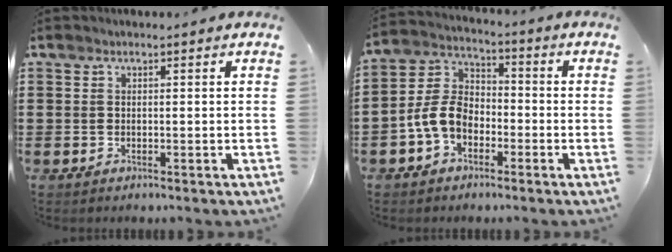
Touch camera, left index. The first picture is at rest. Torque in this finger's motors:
{"motor_torque": [1.23, 0.91, 0.71, 0.11]}